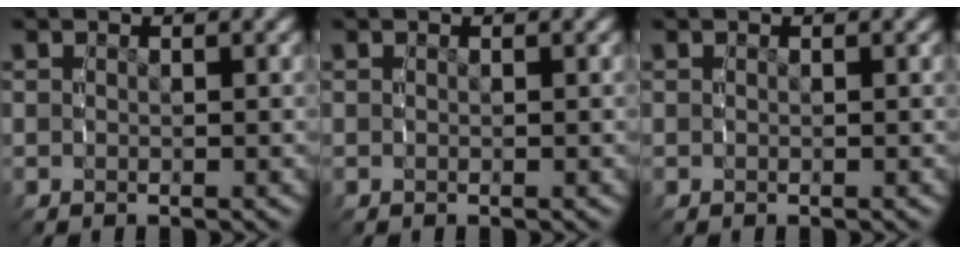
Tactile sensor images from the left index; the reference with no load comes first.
{"total": 0.0}
{"total": 0.0}